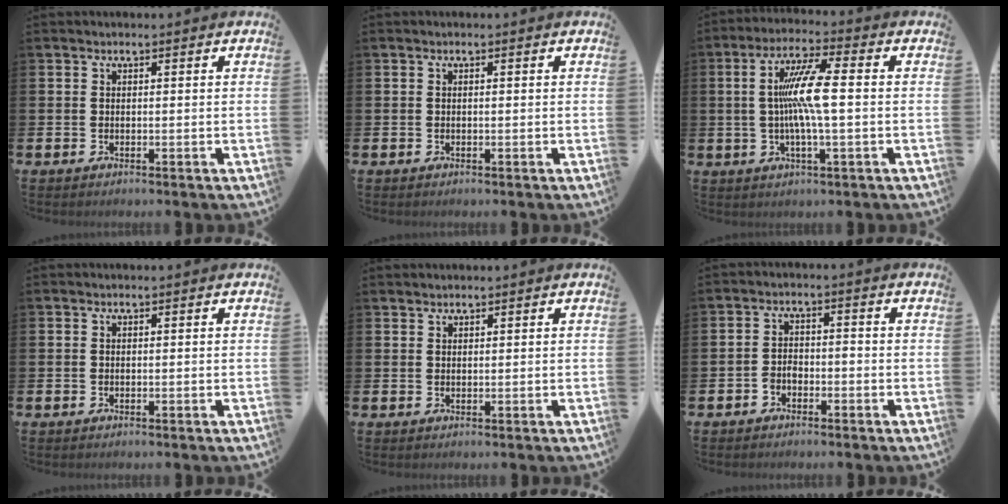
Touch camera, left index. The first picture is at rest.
{"total": 0.0}
{"total": 8.8, "force": [0.4, 1.3, 8.7], "torque": [-0.170, 0.004, -0.001]}
{"total": 0.0}
{"total": 1.2, "force": [1.2, 0.3, -0.1], "torque": [0.009, -0.001, 0.021]}
{"total": 1.9, "force": [-1.5, 1.0, 0.6], "torque": [-0.015, 0.005, -0.034]}